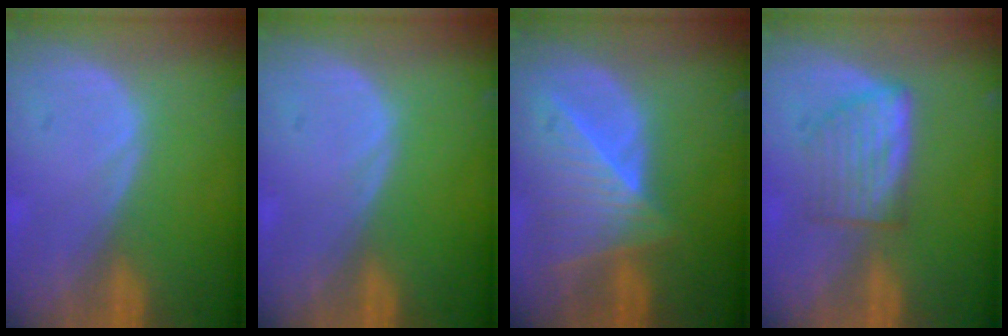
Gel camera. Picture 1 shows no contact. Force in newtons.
{"total": 0.0}
{"total": 8.0, "press": 7.3, "slide": 3.2}
{"total": 5.8, "press": 5.4, "slide": 2.1}